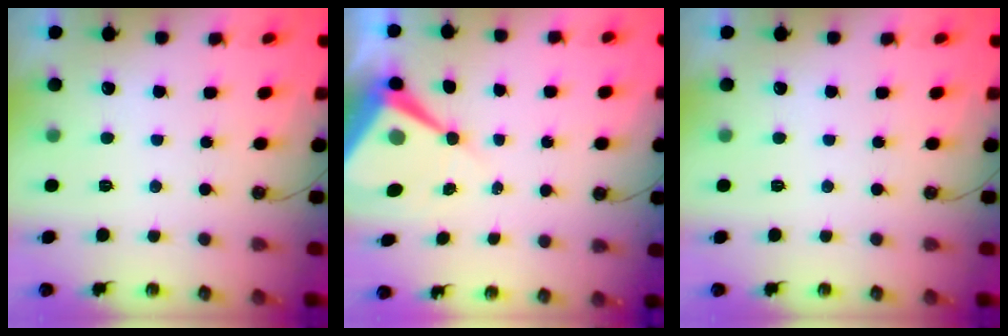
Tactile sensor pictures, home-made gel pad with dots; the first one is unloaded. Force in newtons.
{"total": 10.2, "press": 10.2, "slide": 0.8}
{"total": 0.0}